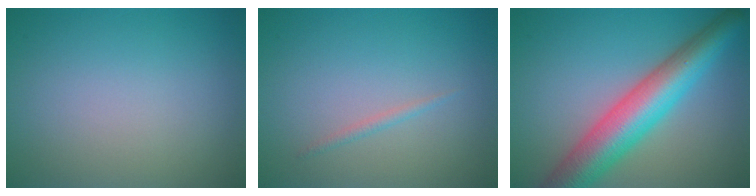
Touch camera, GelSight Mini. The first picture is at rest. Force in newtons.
{"total": 0.7, "press": 0.7, "slide": 0.1}
{"total": 8.3, "press": 8.3, "slide": 0.1}